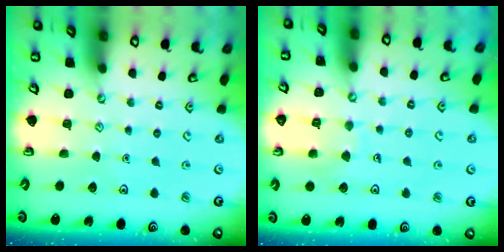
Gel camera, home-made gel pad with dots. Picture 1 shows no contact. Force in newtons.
{"total": 6.4, "press": 6.4, "slide": 0.5}